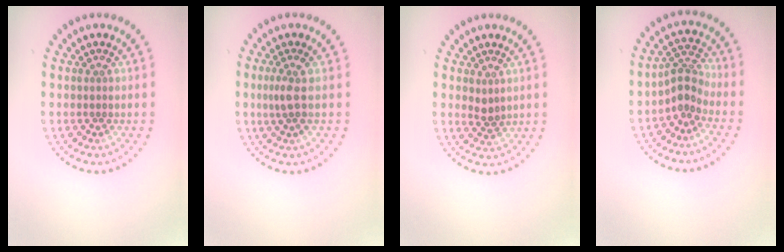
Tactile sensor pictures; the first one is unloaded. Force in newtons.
{"total": 1.9, "press": 1.4, "slide": 1.3}
{"total": 1.2, "press": 1.0, "slide": 0.6}
{"total": 2.5, "press": 1.8, "slide": 1.7}